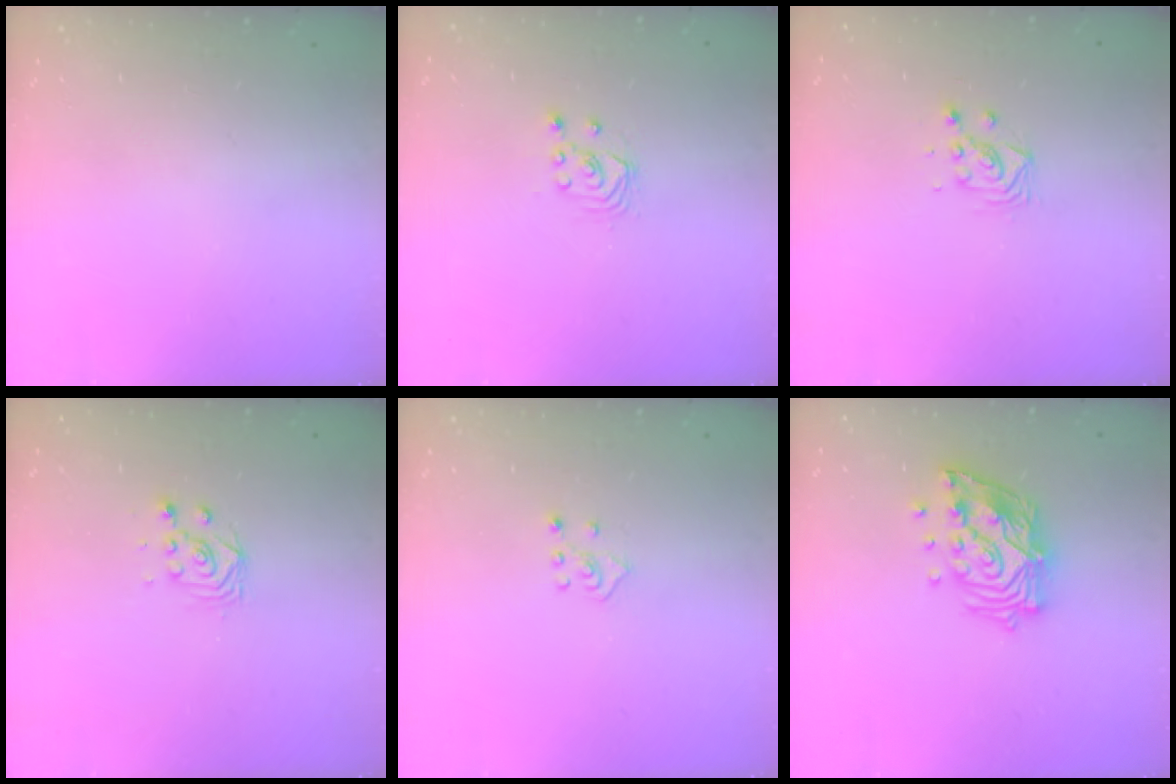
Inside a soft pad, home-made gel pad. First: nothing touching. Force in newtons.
{"total": 1.7, "press": 1.7, "slide": 0.2}
{"total": 4.1, "press": 4.1, "slide": 0.2}
{"total": 2.8, "press": 2.5, "slide": 1.3}
{"total": 2.3, "press": 2.3, "slide": 0.5}
{"total": 17.9, "press": 17.8, "slide": 2.1}